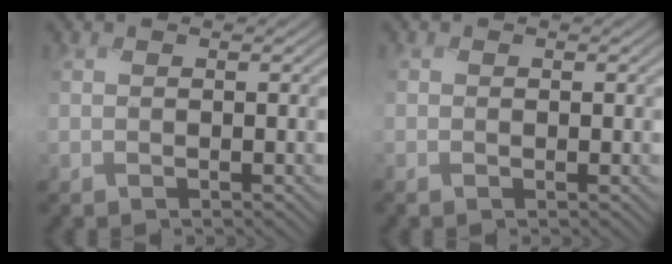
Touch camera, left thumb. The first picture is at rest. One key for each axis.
{"total": 0.0}